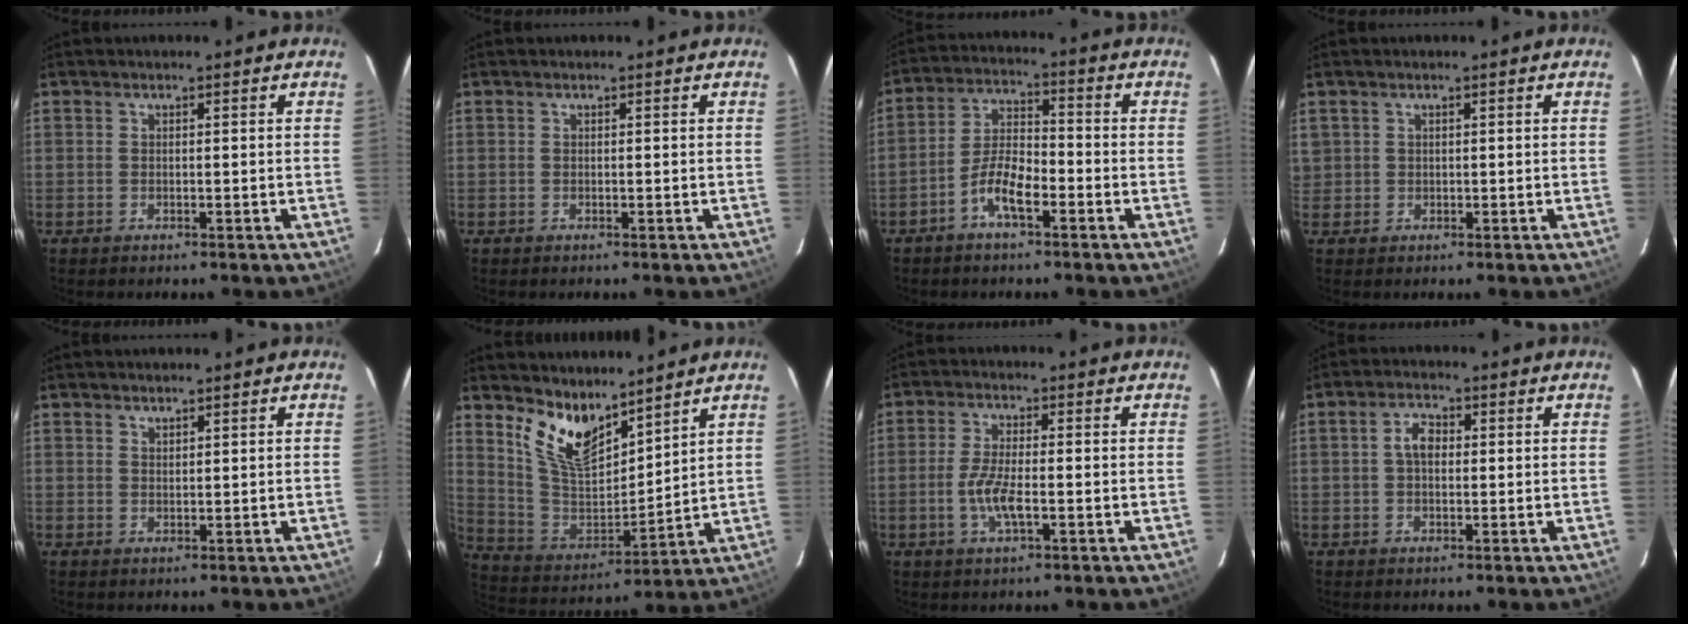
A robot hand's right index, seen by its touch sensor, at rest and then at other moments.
{"total": 0.0}
{"total": 6.9, "force": [-4.0, 2.2, 5.2], "torque": [-0.113, 0.012, -0.075]}
{"total": 1.2, "force": [0.3, 1.2, 0.0], "torque": [0.007, 0.004, 0.005]}
{"total": 1.0, "force": [1.0, 0.3, 0.1], "torque": [-0.003, 0.001, 0.019]}
{"total": 12.3, "force": [9.1, 4.8, 6.7], "torque": [-0.135, -0.014, 0.188]}
{"total": 5.7, "force": [-1.7, 1.3, 5.3], "torque": [-0.111, -0.004, -0.033]}
{"total": 3.4, "force": [0.3, 2.2, 2.6], "torque": [-0.050, 0.012, 0.006]}